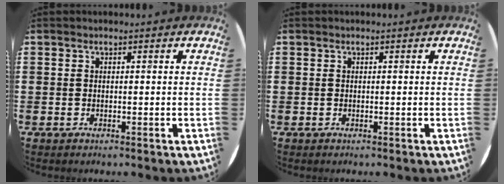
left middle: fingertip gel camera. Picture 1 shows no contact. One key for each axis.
{"total": 0.0}